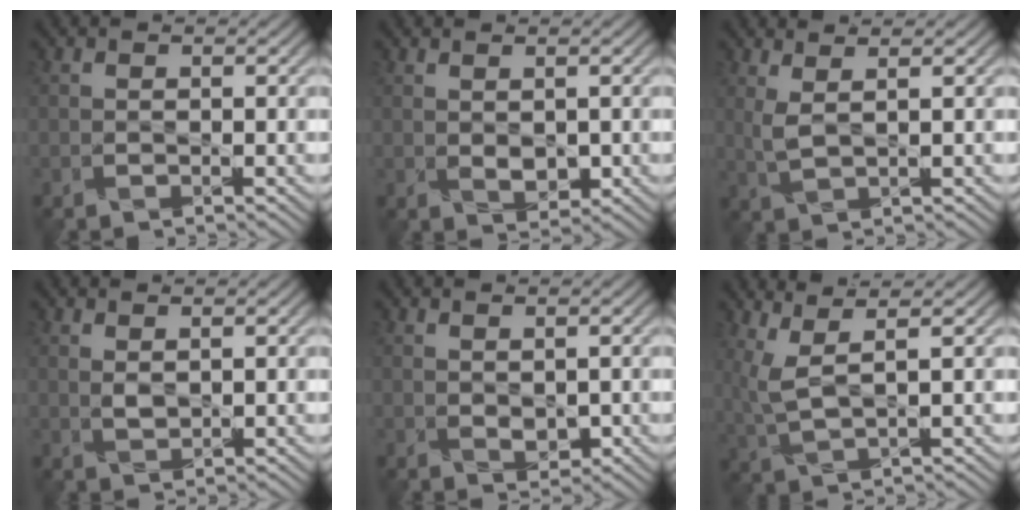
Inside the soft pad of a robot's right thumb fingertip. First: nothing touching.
{"total": 2.0, "force": [0.2, 1.1, 1.7], "torque": [-0.037, -0.005, 0.009]}
{"total": 2.5, "force": [1.6, 0.3, 1.9], "torque": [-0.058, 0.006, 0.037]}
{"total": 1.3, "force": [0.9, 0.4, 0.8], "torque": [-0.026, 0.002, 0.022]}
{"total": 1.6, "force": [0.2, 0.8, 1.3], "torque": [-0.030, -0.005, 0.011]}
{"total": 5.1, "force": [2.5, 1.3, 4.2], "torque": [-0.114, 0.007, 0.058]}